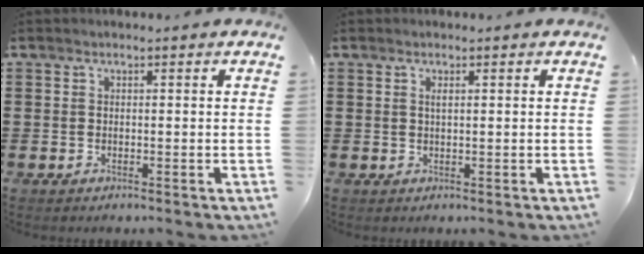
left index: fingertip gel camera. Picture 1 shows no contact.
{"total": 0.8, "force": [0.4, 0.2, 0.7], "torque": [-0.017, 0.001, 0.006]}